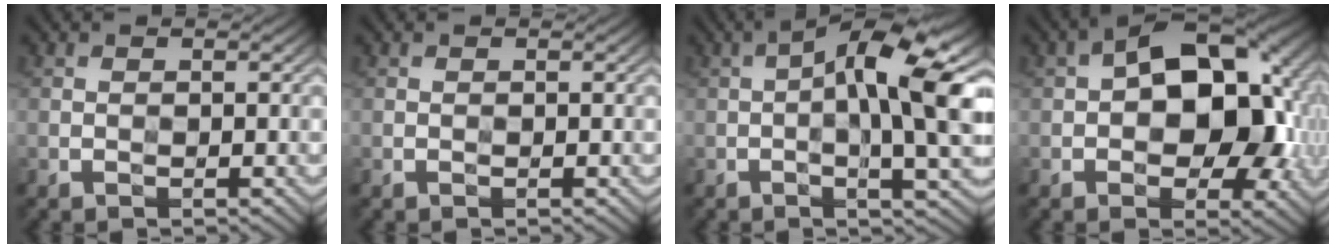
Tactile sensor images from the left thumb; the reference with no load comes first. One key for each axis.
{"total": 0.0}
{"total": 11.5, "fx": 0.4, "fy": 3.1, "fz": 11.1, "tx": -0.173, "ty": 0.013, "tz": -0.001}
{"total": 14.1, "fx": 1.1, "fy": 8.3, "fz": 11.4, "tx": -0.149, "ty": 0.020, "tz": 0.009}